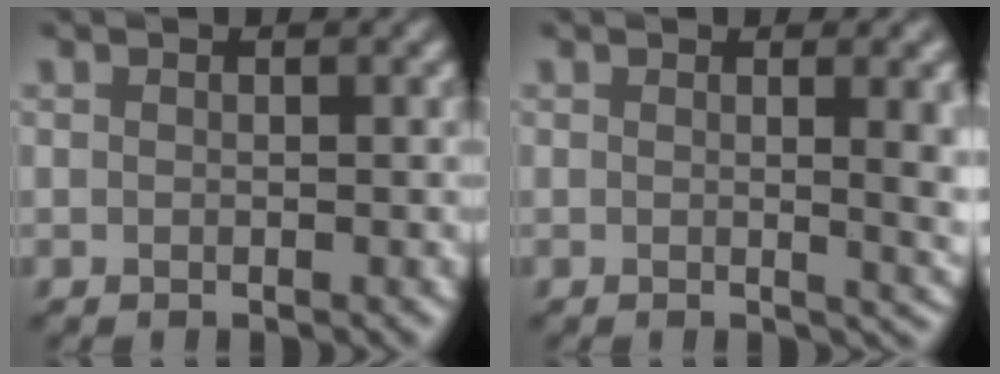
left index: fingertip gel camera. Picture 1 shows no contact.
{"total": 5.7, "force": [0.4, 2.1, 5.3], "torque": [-0.041, -0.002, 0.010]}